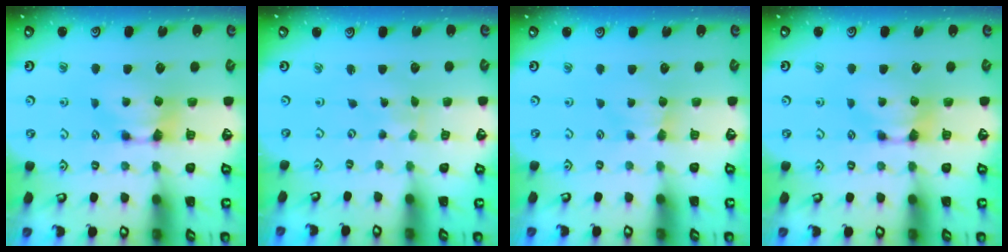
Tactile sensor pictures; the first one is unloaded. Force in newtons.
{"total": 5.8, "press": 5.8, "slide": 0.2}
{"total": 1.6, "press": 1.5, "slide": 0.4}
{"total": 0.0}